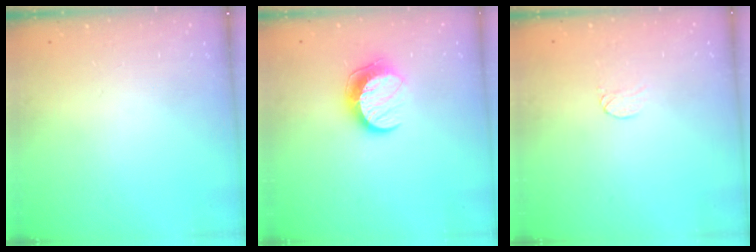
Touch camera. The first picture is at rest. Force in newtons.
{"total": 10.1, "press": 10.1, "slide": 0.5}
{"total": 4.9, "press": 4.8, "slide": 0.4}